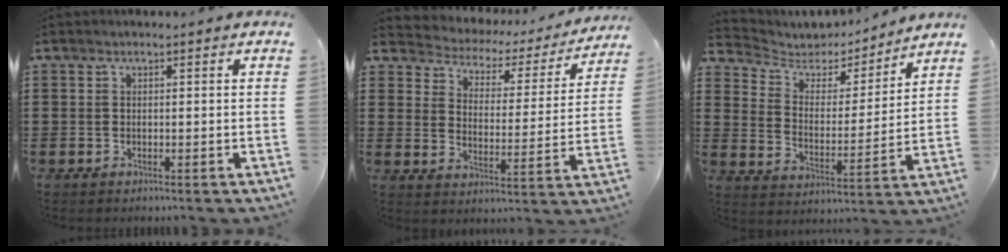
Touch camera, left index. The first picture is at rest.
{"total": 2.3, "force": [2.0, 1.1, 0.3], "torque": [-0.026, -0.020, 0.020]}
{"total": 4.4, "force": [3.8, 2.1, 0.6], "torque": [-0.040, -0.028, 0.059]}